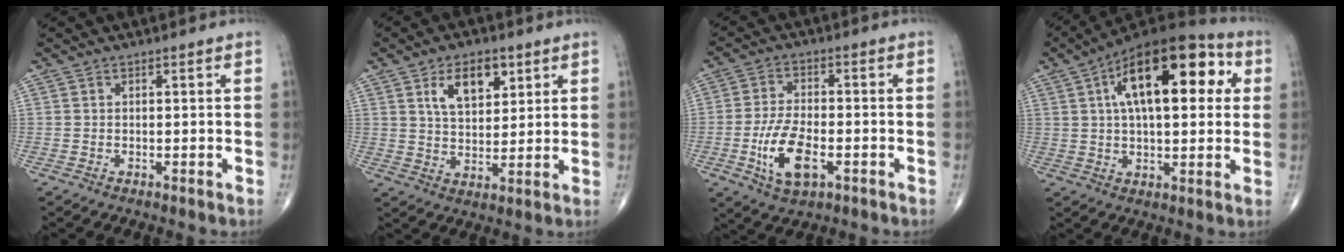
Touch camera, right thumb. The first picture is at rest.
{"total": 9.1, "force": [4.2, 5.1, 6.3], "torque": [-0.081, -0.020, 0.074]}
{"total": 10.1, "force": [-3.2, 4.8, 8.2], "torque": [-0.159, 0.008, -0.056]}
{"total": 22.3, "force": [6.2, 10.1, 18.8], "torque": [-0.274, 0.021, 0.087]}